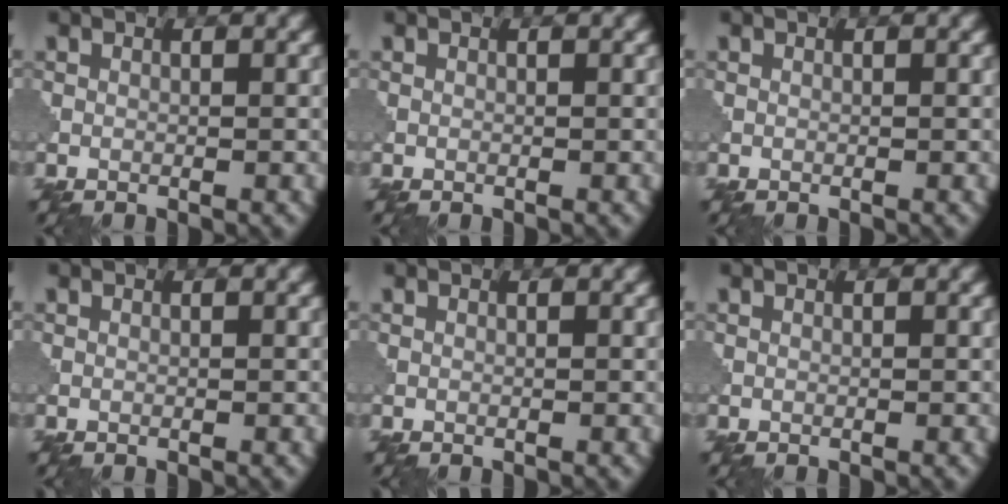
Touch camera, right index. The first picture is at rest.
{"total": 0.0}
{"total": 0.0}
{"total": 0.0}
{"total": 0.0}
{"total": 0.0}